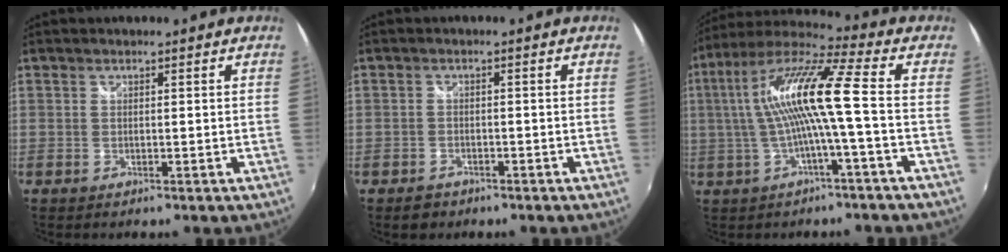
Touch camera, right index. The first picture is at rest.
{"total": 2.9, "force": [-2.0, 1.9, 0.7], "torque": [-0.020, 0.002, -0.029]}
{"total": 13.7, "force": [-0.4, 0.0, 13.7], "torque": [-0.257, 0.013, -0.006]}